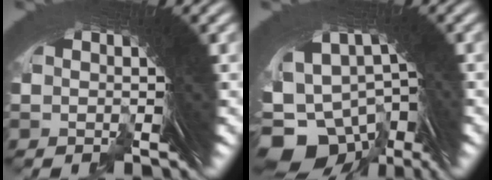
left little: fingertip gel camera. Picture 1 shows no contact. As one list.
[{"total": 10.2, "force": [0.0, 7.0, 7.3], "torque": [-0.112, 0.004, -0.002]}]